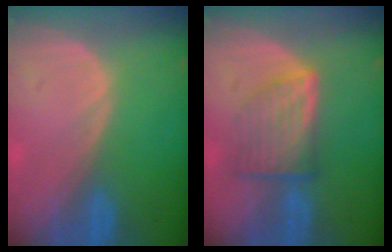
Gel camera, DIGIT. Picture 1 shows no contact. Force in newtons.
{"total": 7.1, "press": 6.4, "slide": 2.9}